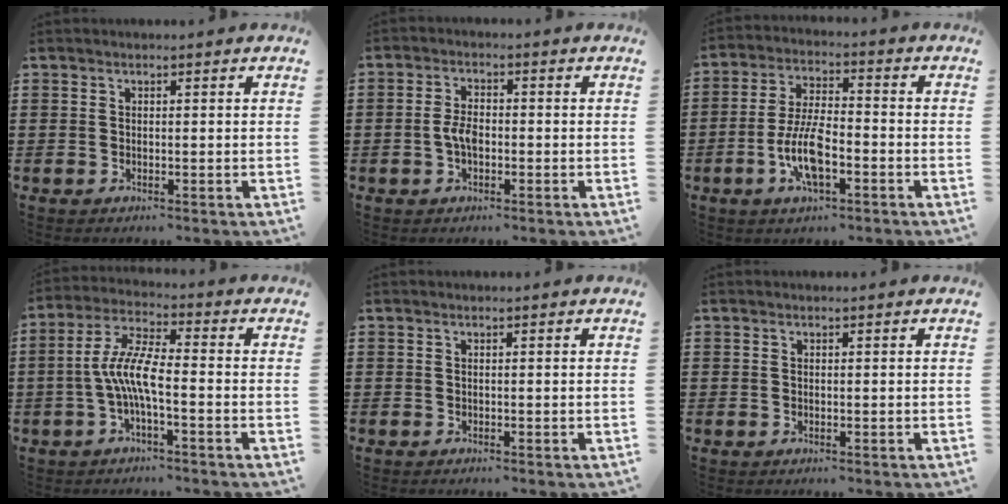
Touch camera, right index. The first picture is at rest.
{"total": 3.4, "force": [-0.7, 1.7, 2.9], "torque": [-0.071, -0.004, -0.016]}
{"total": 8.9, "force": [-3.0, 3.1, 7.8], "torque": [-0.177, -0.012, -0.060]}
{"total": 7.3, "force": [-2.1, 1.7, 6.8], "torque": [-0.154, -0.006, -0.046]}
{"total": 0.0}
{"total": 0.0}